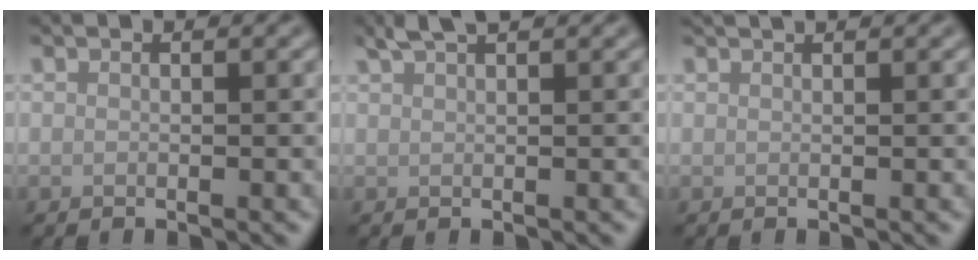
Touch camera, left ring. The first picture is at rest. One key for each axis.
{"total": 2.2, "fx": 1.9, "fy": 0.4, "fz": 1.2, "tx": -0.011, "ty": 0.007, "tz": 0.033}
{"total": 1.2, "fx": 1.1, "fy": 0.2, "fz": 0.4, "tx": -0.007, "ty": -0.002, "tz": 0.009}